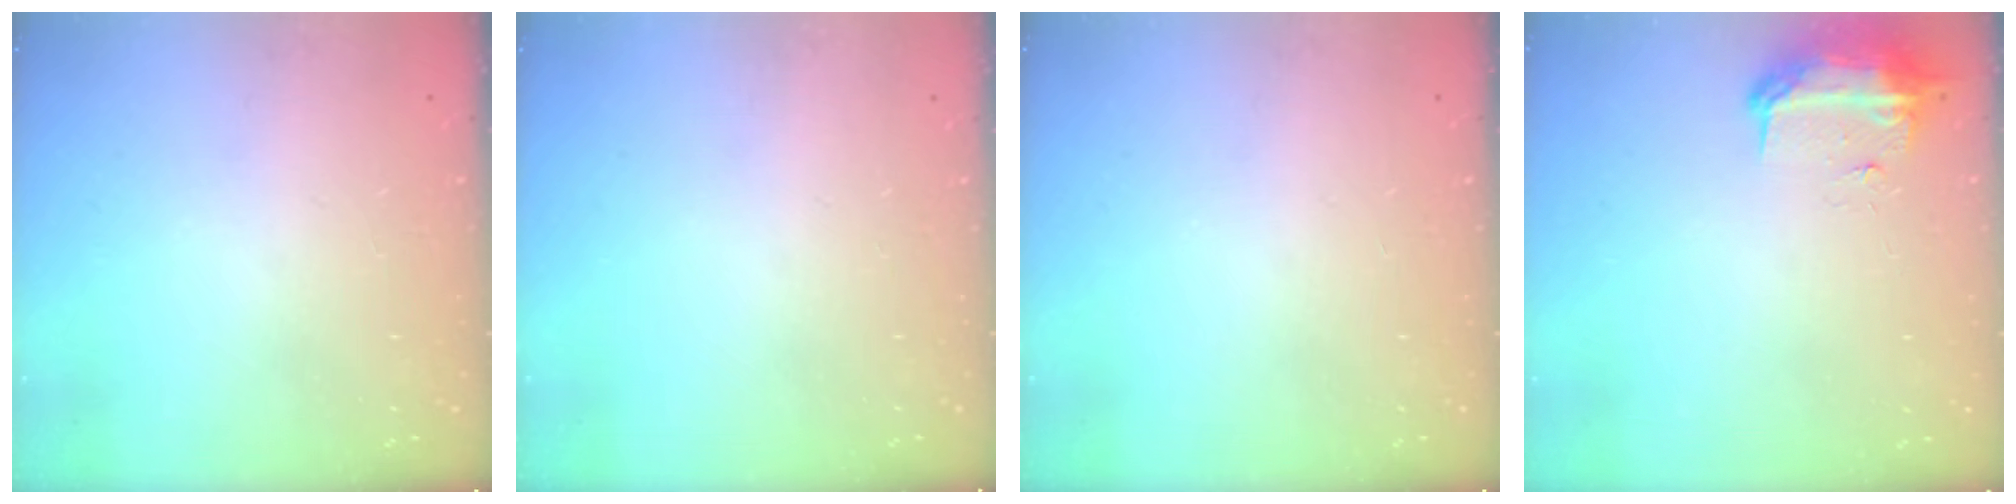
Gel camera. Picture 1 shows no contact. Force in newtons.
{"total": 0.0}
{"total": 0.0}
{"total": 9.1, "press": 9.0, "slide": 0.9}